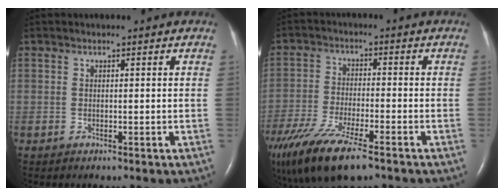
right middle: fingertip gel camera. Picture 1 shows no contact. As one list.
[{"total": 16.5, "force": [-11.5, 4.0, 11.2], "torque": [-0.250, -0.042, -0.201]}]